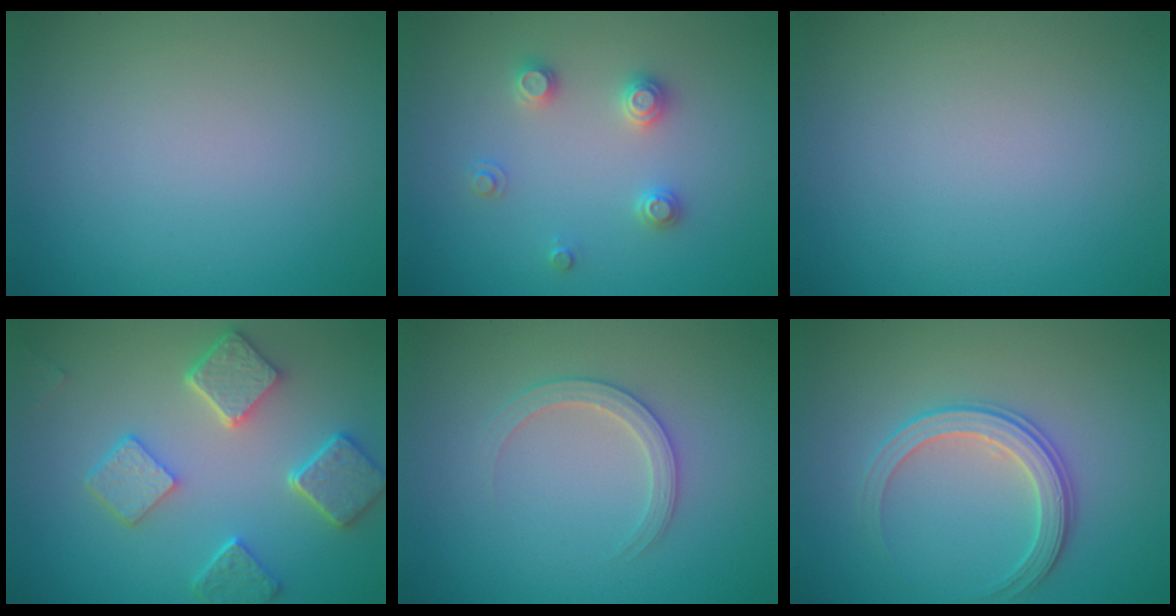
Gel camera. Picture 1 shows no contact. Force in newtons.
{"total": 2.3, "press": 2.3, "slide": 0.2}
{"total": 0.0}
{"total": 5.5, "press": 4.3, "slide": 3.3}
{"total": 2.2, "press": 2.2, "slide": 0.2}
{"total": 2.9, "press": 2.8, "slide": 0.6}